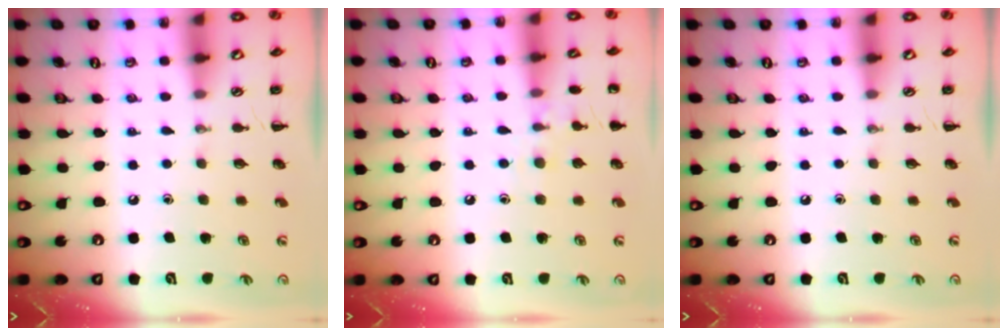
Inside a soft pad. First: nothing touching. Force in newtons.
{"total": 6.8, "press": 6.5, "slide": 2.1}
{"total": 0.0}